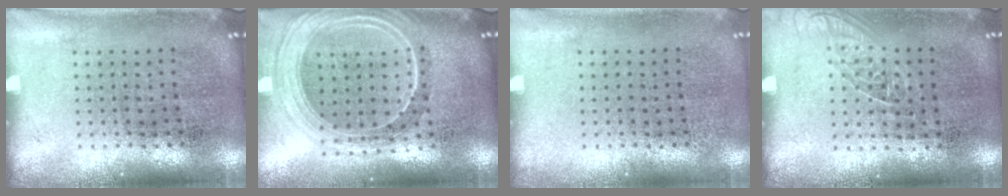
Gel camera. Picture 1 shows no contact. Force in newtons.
{"total": 2.3, "press": 1.9, "slide": 1.3}
{"total": 0.0}
{"total": 1.2, "press": 1.1, "slide": 0.5}